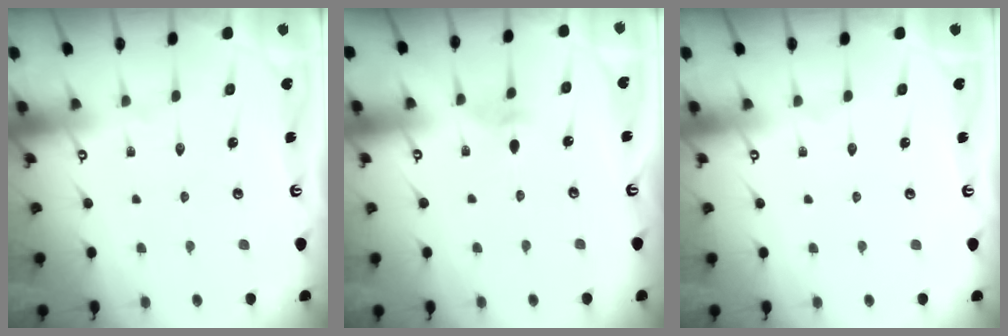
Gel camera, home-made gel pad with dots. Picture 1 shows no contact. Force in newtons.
{"total": 2.9, "press": 2.8, "slide": 0.8}
{"total": 0.0}